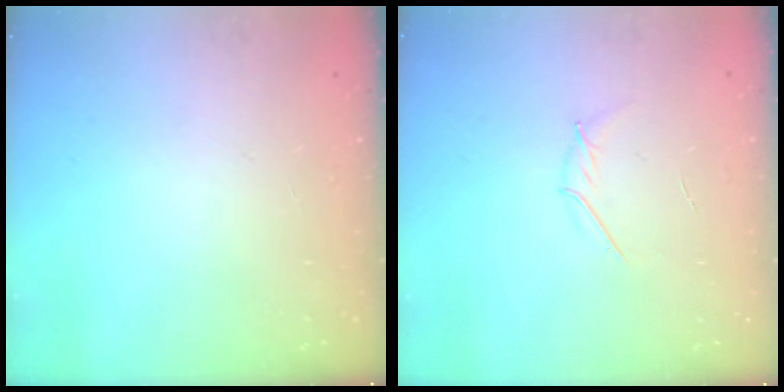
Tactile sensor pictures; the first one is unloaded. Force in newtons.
{"total": 3.6, "press": 3.5, "slide": 0.9}